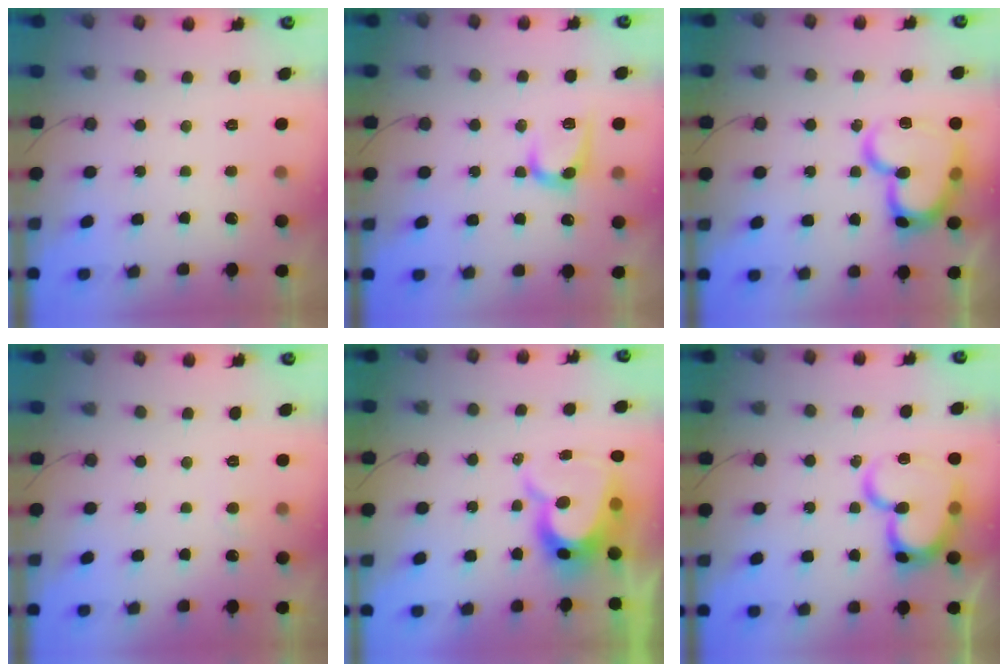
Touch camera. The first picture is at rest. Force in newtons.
{"total": 8.0, "press": 8.0, "slide": 0.6}
{"total": 20.6, "press": 20.4, "slide": 2.6}
{"total": 3.9, "press": 3.9, "slide": 0.5}
{"total": 13.0, "press": 13.0, "slide": 1.1}
{"total": 18.9, "press": 18.8, "slide": 2.3}